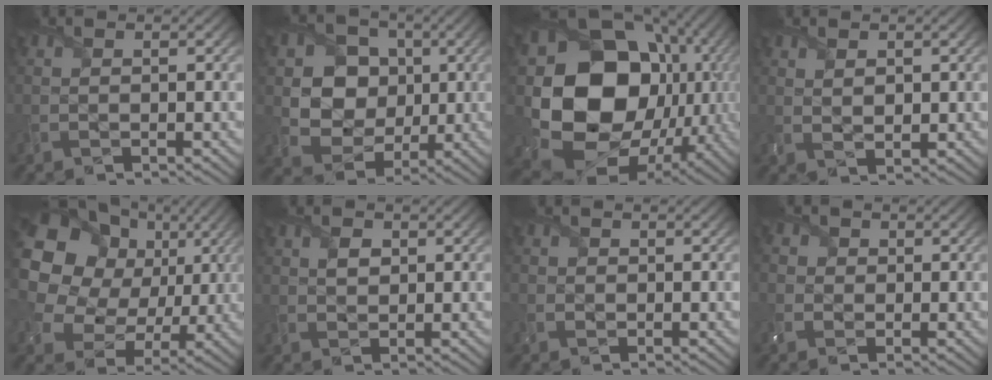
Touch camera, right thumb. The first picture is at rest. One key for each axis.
{"total": 9.4, "fx": 1.5, "fy": 8.2, "fz": 4.3, "tx": -0.110, "ty": -0.002, "tz": 0.021}
{"total": 21.7, "fx": 1.0, "fy": 17.9, "fz": 12.4, "tx": -0.291, "ty": -0.050, "tz": 0.063}
{"total": 2.0, "fx": 1.0, "fy": 1.1, "fz": 1.3, "tx": -0.032, "ty": -0.005, "tz": 0.023}
{"total": 20.3, "fx": 7.6, "fy": 16.3, "fz": 9.4, "tx": -0.278, "ty": 0.050, "tz": 0.141}
{"total": 1.7, "fx": 0.6, "fy": 1.2, "fz": 1.1, "tx": -0.024, "ty": 0.001, "tz": 0.011}
{"total": 1.3, "fx": -0.3, "fy": 1.2, "fz": 0.3, "tx": -0.006, "ty": -0.002, "tz": -0.007}
{"total": 3.0, "fx": -0.1, "fy": 2.9, "fz": 0.8, "tx": -0.025, "ty": 0.008, "tz": -0.017}